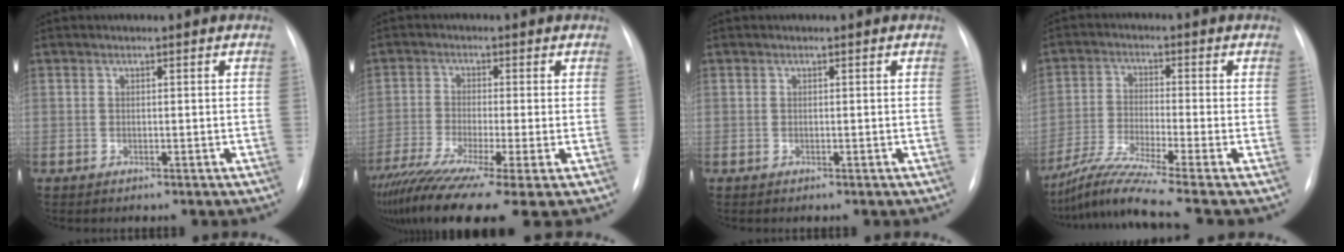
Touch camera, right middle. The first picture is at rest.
{"total": 14.6, "force": [-10.0, 0.5, 10.6], "torque": [-0.197, -0.042, -0.167]}
{"total": 0.0}
{"total": 10.1, "force": [-8.2, -2.4, 5.3], "torque": [-0.106, -0.031, -0.149]}